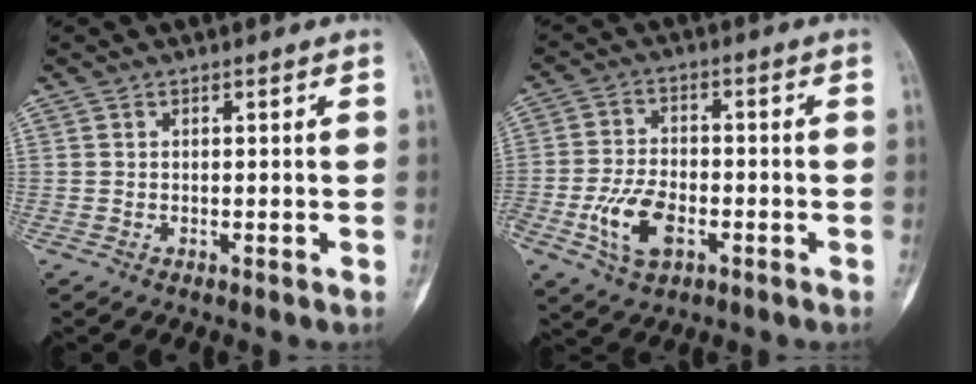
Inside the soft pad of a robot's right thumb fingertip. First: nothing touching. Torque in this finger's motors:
{"motor_torque": [1.85, 1.70, 1.29, -1.08, 0.40]}